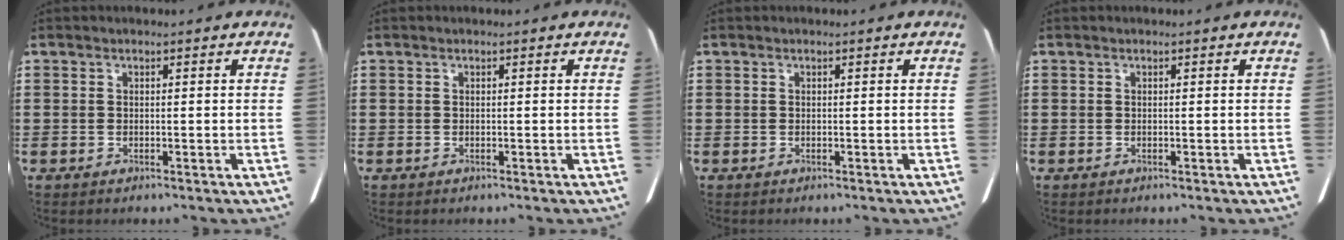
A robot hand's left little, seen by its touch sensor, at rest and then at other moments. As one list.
[{"total": 0.0}, {"total": 0.0}, {"total": 0.0}]